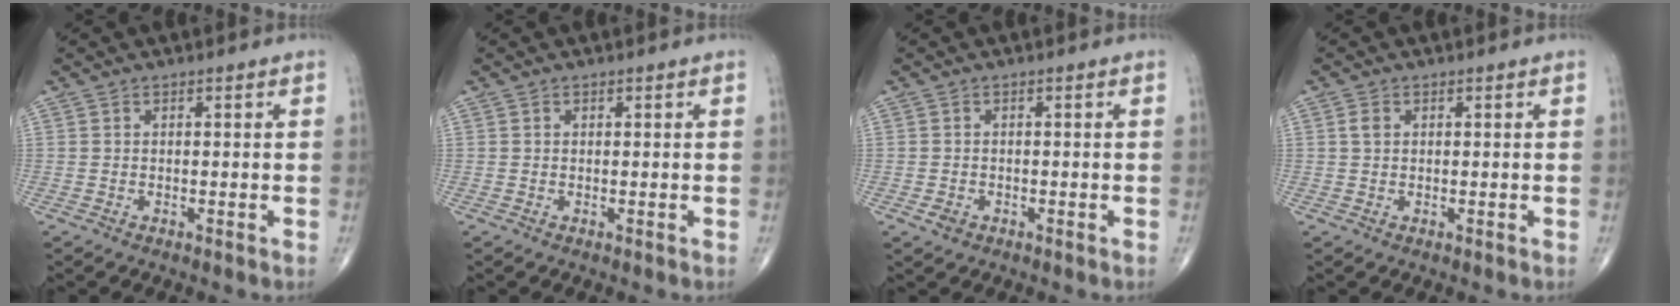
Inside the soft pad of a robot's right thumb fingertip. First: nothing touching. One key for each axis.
{"total": 0.0}
{"total": 1.6, "fx": -0.7, "fy": 1.2, "fz": 0.8, "tx": -0.011, "ty": 0.003, "tz": -0.011}
{"total": 1.5, "fx": 0.4, "fy": 1.0, "fz": 0.9, "tx": -0.017, "ty": 0.002, "tz": 0.008}